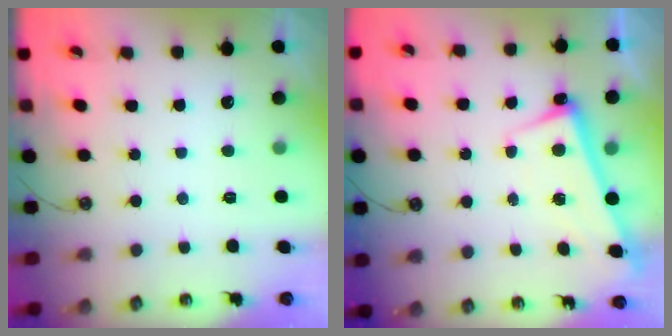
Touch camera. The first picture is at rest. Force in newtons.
{"total": 2.6, "press": 2.4, "slide": 0.9}